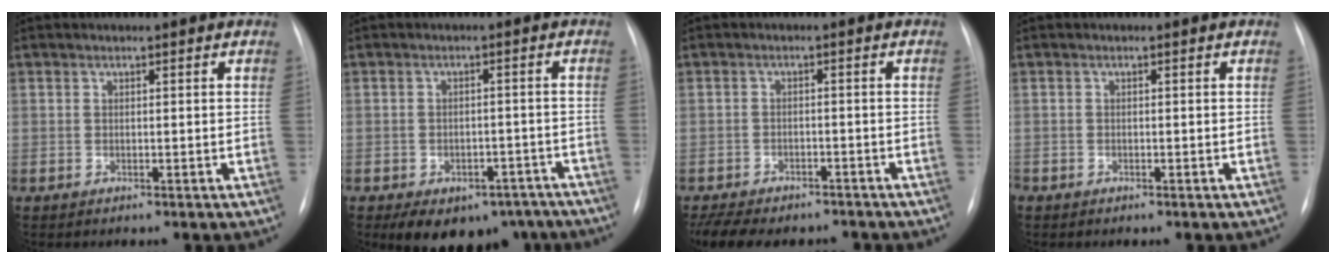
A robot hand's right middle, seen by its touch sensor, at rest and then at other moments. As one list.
[{"total": 12.0, "force": [-8.4, 7.3, 4.7], "torque": [-0.065, 0.013, -0.103]}, {"total": 12.4, "force": [-10.4, 4.9, 4.6], "torque": [-0.098, 0.002, -0.140]}, {"total": 0.5, "force": [-0.4, 0.3, 0.1], "torque": [-0.003, 0.002, -0.008]}]